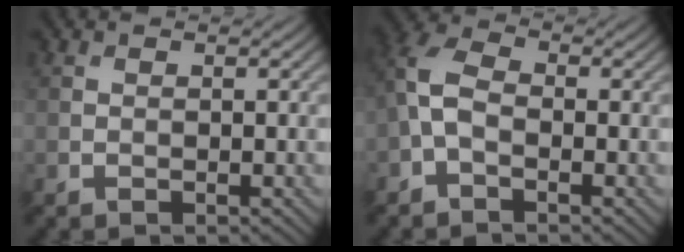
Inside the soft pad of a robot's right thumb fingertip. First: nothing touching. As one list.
[{"total": 4.9, "force": [-0.8, 3.1, 3.7], "torque": [-0.098, 0.011, -0.031]}]